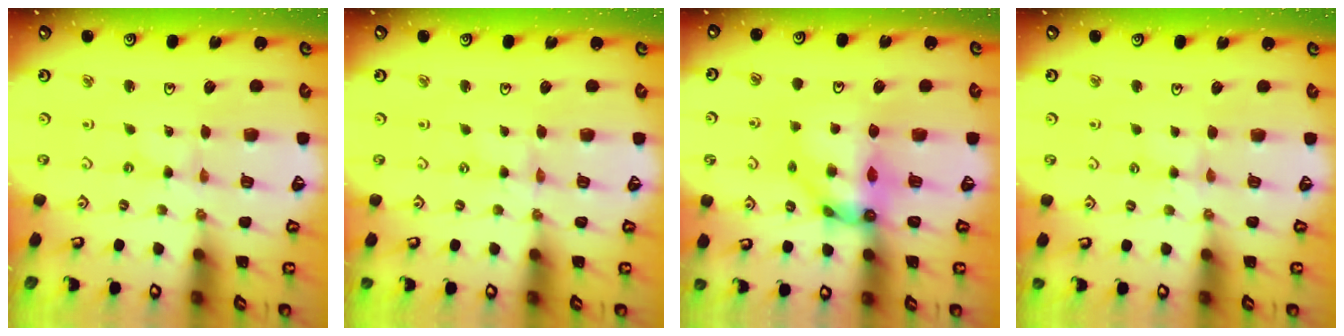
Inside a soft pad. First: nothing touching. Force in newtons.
{"total": 0.0}
{"total": 10.9, "press": 10.9, "slide": 1.1}
{"total": 4.5, "press": 4.4, "slide": 0.6}